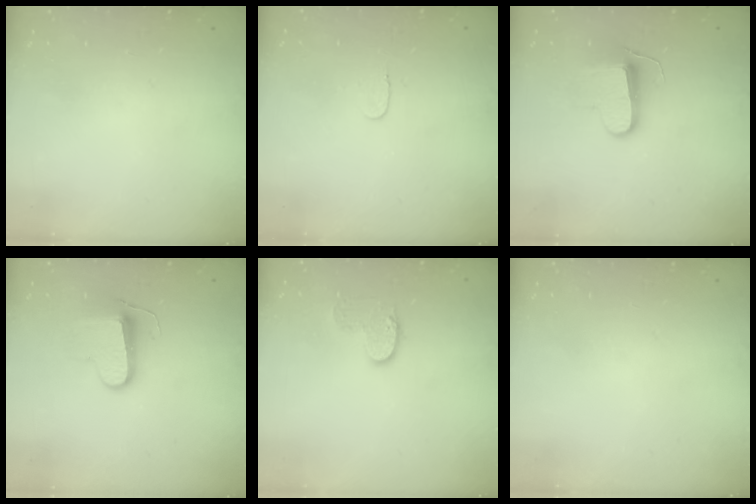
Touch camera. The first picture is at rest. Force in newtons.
{"total": 3.5, "press": 3.5, "slide": 0.4}
{"total": 9.8, "press": 9.8, "slide": 0.2}
{"total": 9.4, "press": 9.4, "slide": 0.5}
{"total": 7.4, "press": 7.4, "slide": 0.2}
{"total": 0.0}